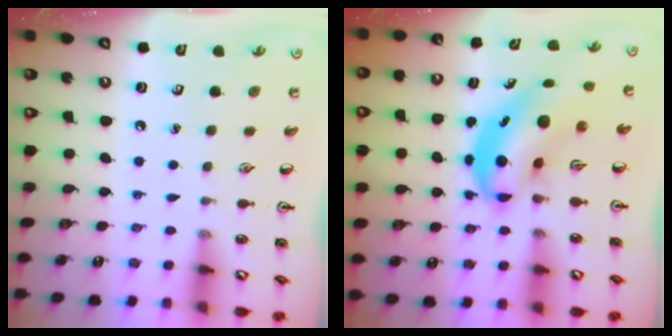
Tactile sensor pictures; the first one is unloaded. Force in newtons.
{"total": 6.2, "press": 6.0, "slide": 1.6}